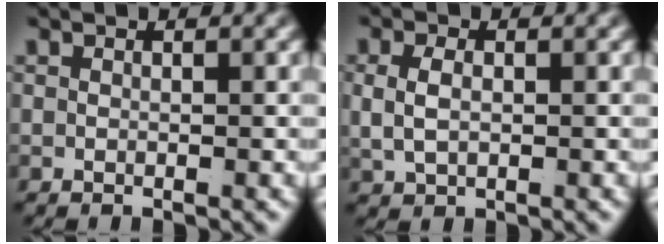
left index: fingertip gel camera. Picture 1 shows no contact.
{"total": 2.4, "force": [0.2, 1.6, 1.8], "torque": [-0.045, -0.006, 0.015]}